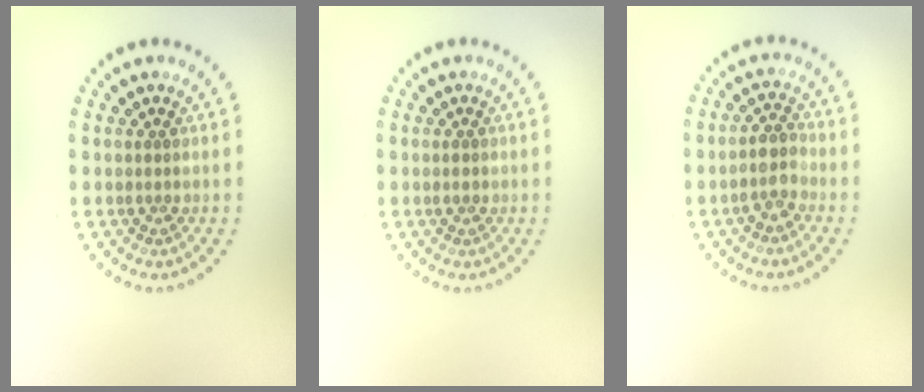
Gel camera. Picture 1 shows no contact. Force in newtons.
{"total": 0.9, "press": 0.9, "slide": 0.1}
{"total": 2.2, "press": 2.1, "slide": 0.7}